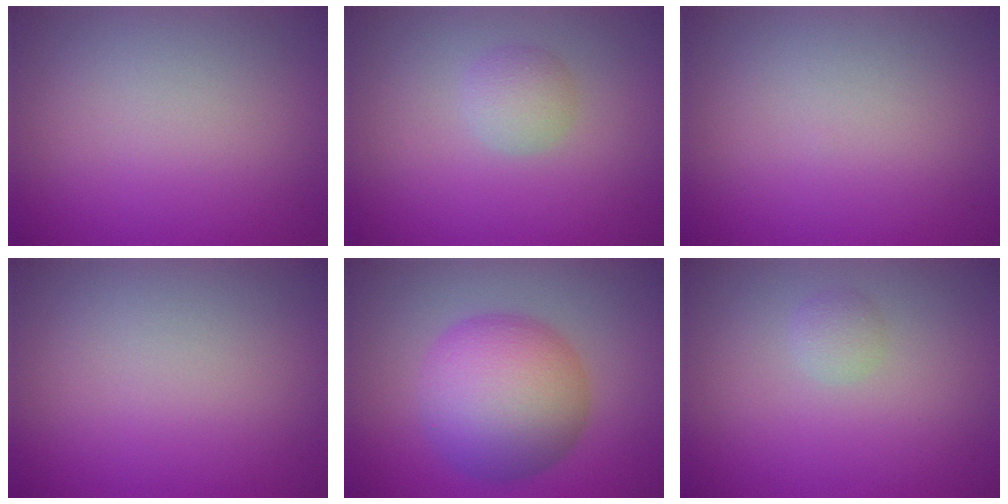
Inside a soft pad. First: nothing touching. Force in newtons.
{"total": 1.8, "press": 1.8, "slide": 0.1}
{"total": 0.0}
{"total": 0.0}
{"total": 8.7, "press": 8.7, "slide": 0.1}
{"total": 1.0, "press": 1.0, "slide": 0.0}